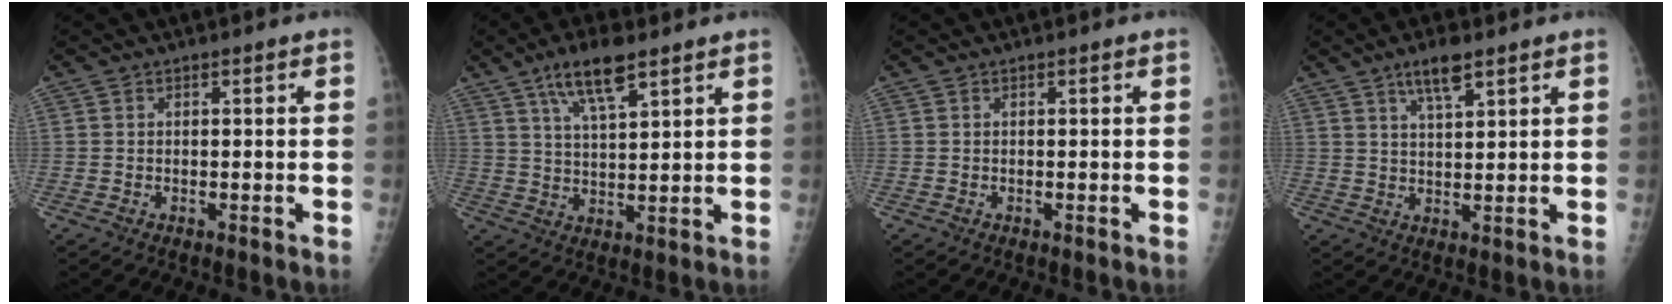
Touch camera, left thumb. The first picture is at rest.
{"total": 9.1, "force": [5.7, 2.8, 6.6], "torque": [-0.107, -0.018, 0.106]}
{"total": 0.0}
{"total": 5.8, "force": [3.8, 1.7, 4.0], "torque": [-0.058, -0.016, 0.068]}